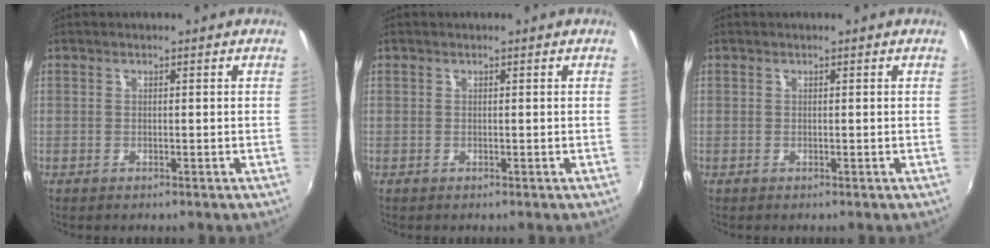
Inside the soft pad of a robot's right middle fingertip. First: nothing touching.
{"total": 0.0}
{"total": 0.0}